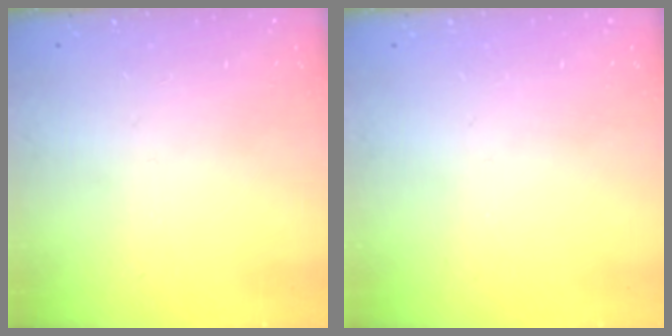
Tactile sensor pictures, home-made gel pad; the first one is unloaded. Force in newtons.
{"total": 0.0}